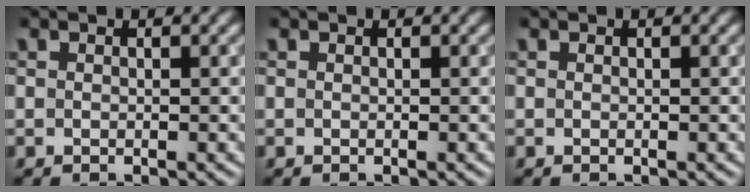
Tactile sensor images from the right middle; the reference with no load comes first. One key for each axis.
{"total": 0.0}
{"total": 0.0}